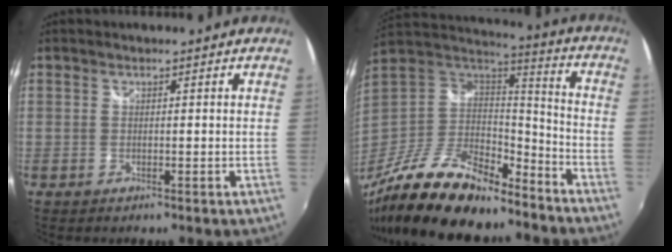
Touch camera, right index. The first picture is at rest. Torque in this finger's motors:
{"motor_torque": [0.70, -1.44, 0.42, 0.09]}